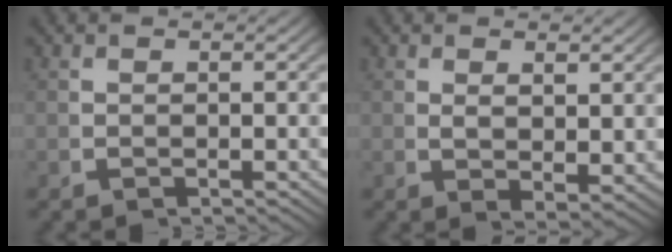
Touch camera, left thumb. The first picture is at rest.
{"total": 2.1, "force": [0.9, 0.7, 1.8], "torque": [-0.035, -0.015, 0.027]}